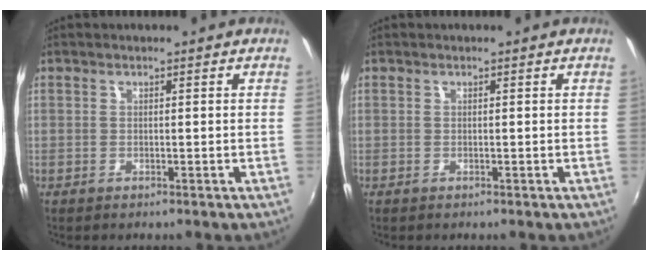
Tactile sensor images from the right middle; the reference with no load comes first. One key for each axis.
{"total": 0.0}